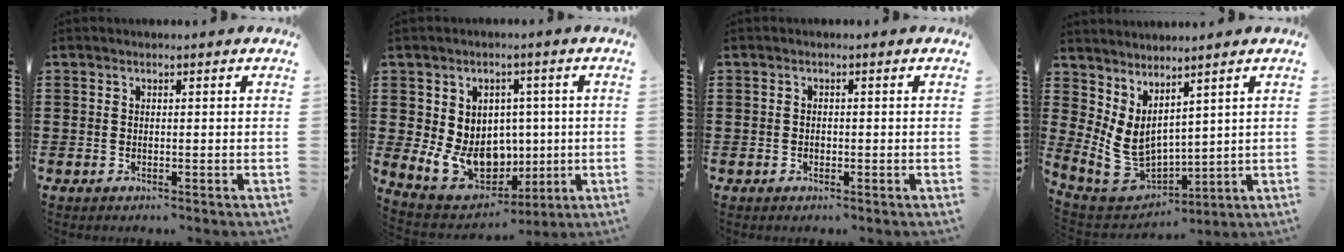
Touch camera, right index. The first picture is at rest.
{"total": 9.6, "force": [-0.3, 8.0, 5.3], "torque": [-0.122, 0.003, 0.004]}
{"total": 0.5, "force": [-0.1, 0.4, 0.2], "torque": [-0.006, 0.002, -0.002]}
{"total": 6.0, "force": [2.3, 3.9, 4.0], "torque": [-0.123, -0.031, 0.042]}